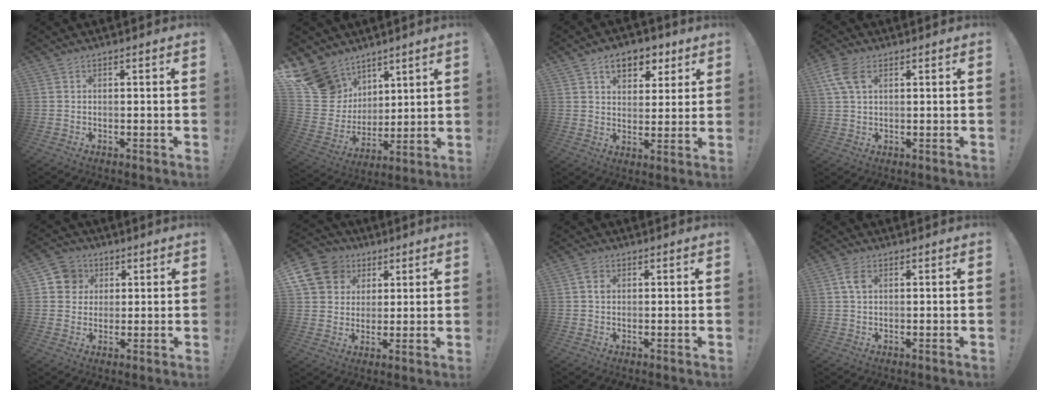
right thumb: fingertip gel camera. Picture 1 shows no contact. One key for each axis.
{"total": 15.6, "fx": 9.5, "fy": 11.7, "fz": 3.9, "tx": -0.082, "ty": -0.063, "tz": 0.201}
{"total": 9.5, "fx": 5.1, "fy": 6.4, "fz": 4.8, "tx": -0.065, "ty": -0.021, "tz": 0.092}
{"total": 6.7, "fx": 2.3, "fy": 4.0, "fz": 4.9, "tx": -0.108, "ty": 0.003, "tz": 0.047}
{"total": 8.4, "fx": 2.4, "fy": 7.8, "fz": 1.8, "tx": -0.019, "ty": -0.007, "tz": 0.049}
{"total": 13.9, "fx": 5.5, "fy": 11.5, "fz": 5.4, "tx": -0.087, "ty": -0.026, "tz": 0.113}
{"total": 2.1, "fx": 0.4, "fy": 1.6, "fz": 1.2, "tx": -0.017, "ty": 0.002, "tz": 0.006}
{"total": 3.6, "fx": 1.2, "fy": 2.0, "fz": 2.7, "tx": -0.048, "ty": 0.001, "tz": 0.022}